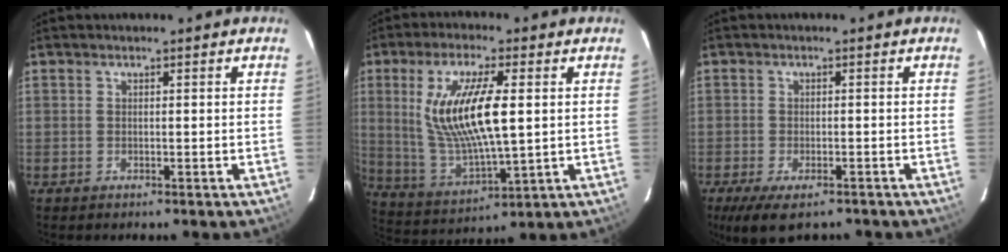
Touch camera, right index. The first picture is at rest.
{"total": 15.7, "force": [2.6, 4.5, 14.8], "torque": [-0.290, -0.007, 0.064]}
{"total": 8.2, "force": [-5.7, 3.2, 5.0], "torque": [-0.109, -0.030, -0.093]}